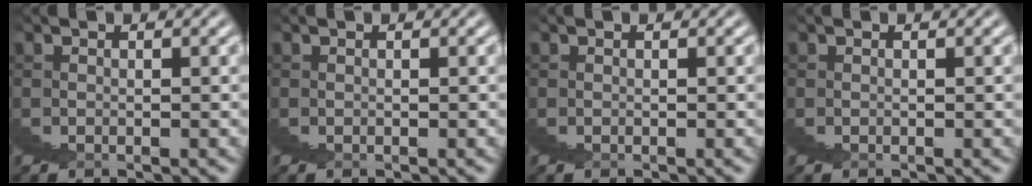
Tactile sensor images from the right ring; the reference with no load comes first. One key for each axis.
{"total": 0.0}
{"total": 0.0}
{"total": 0.0}